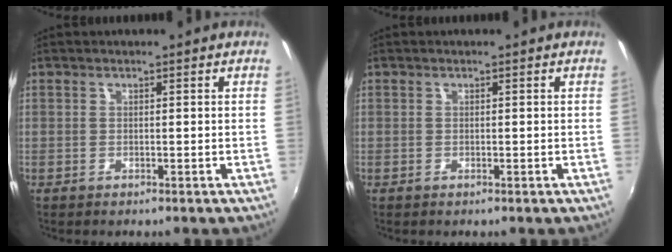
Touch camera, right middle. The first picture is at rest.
{"total": 0.0}